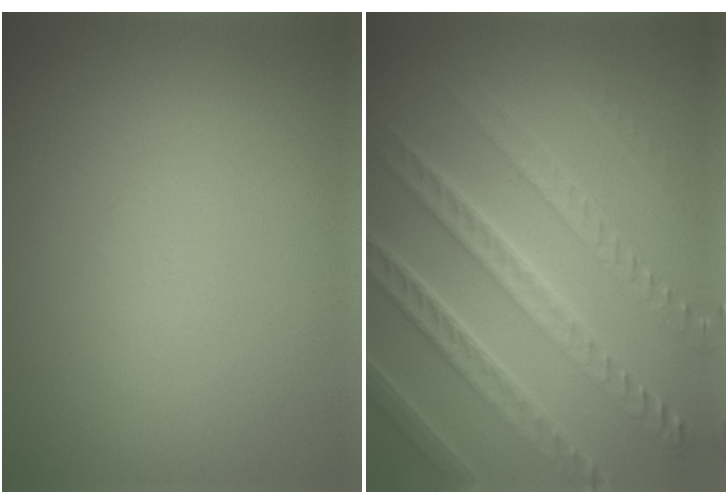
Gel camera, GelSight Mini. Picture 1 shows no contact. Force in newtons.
{"total": 7.9, "press": 5.5, "slide": 5.6}